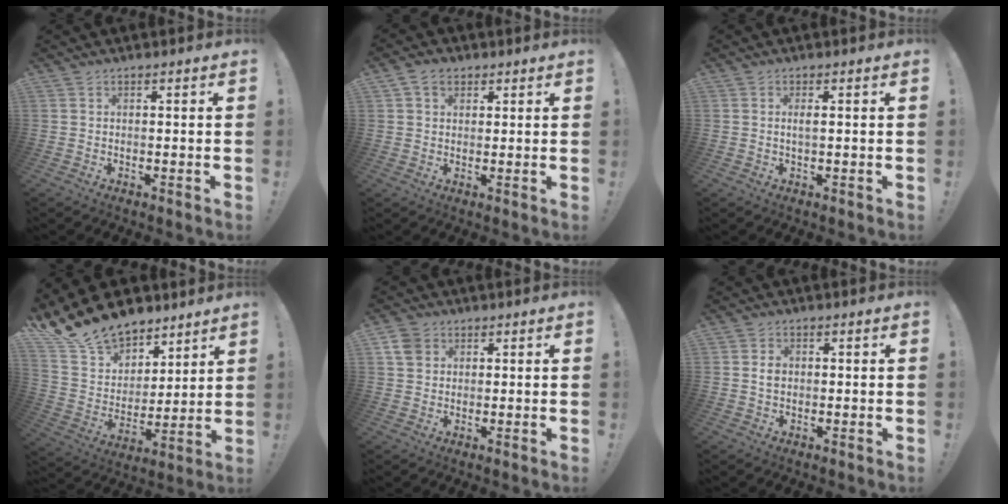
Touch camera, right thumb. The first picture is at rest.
{"total": 5.0, "force": [2.3, 3.6, 2.5], "torque": [-0.045, 0.004, 0.045]}
{"total": 1.6, "force": [0.2, 0.3, 1.5], "torque": [-0.031, 0.000, 0.003]}
{"total": 17.7, "force": [14.5, 8.9, 4.9], "torque": [-0.105, -0.103, 0.284]}
{"total": 5.2, "force": [2.5, 4.0, 2.1], "torque": [-0.038, -0.001, 0.050]}
{"total": 2.3, "force": [0.3, 1.8, 1.3], "torque": [-0.017, 0.001, 0.002]}